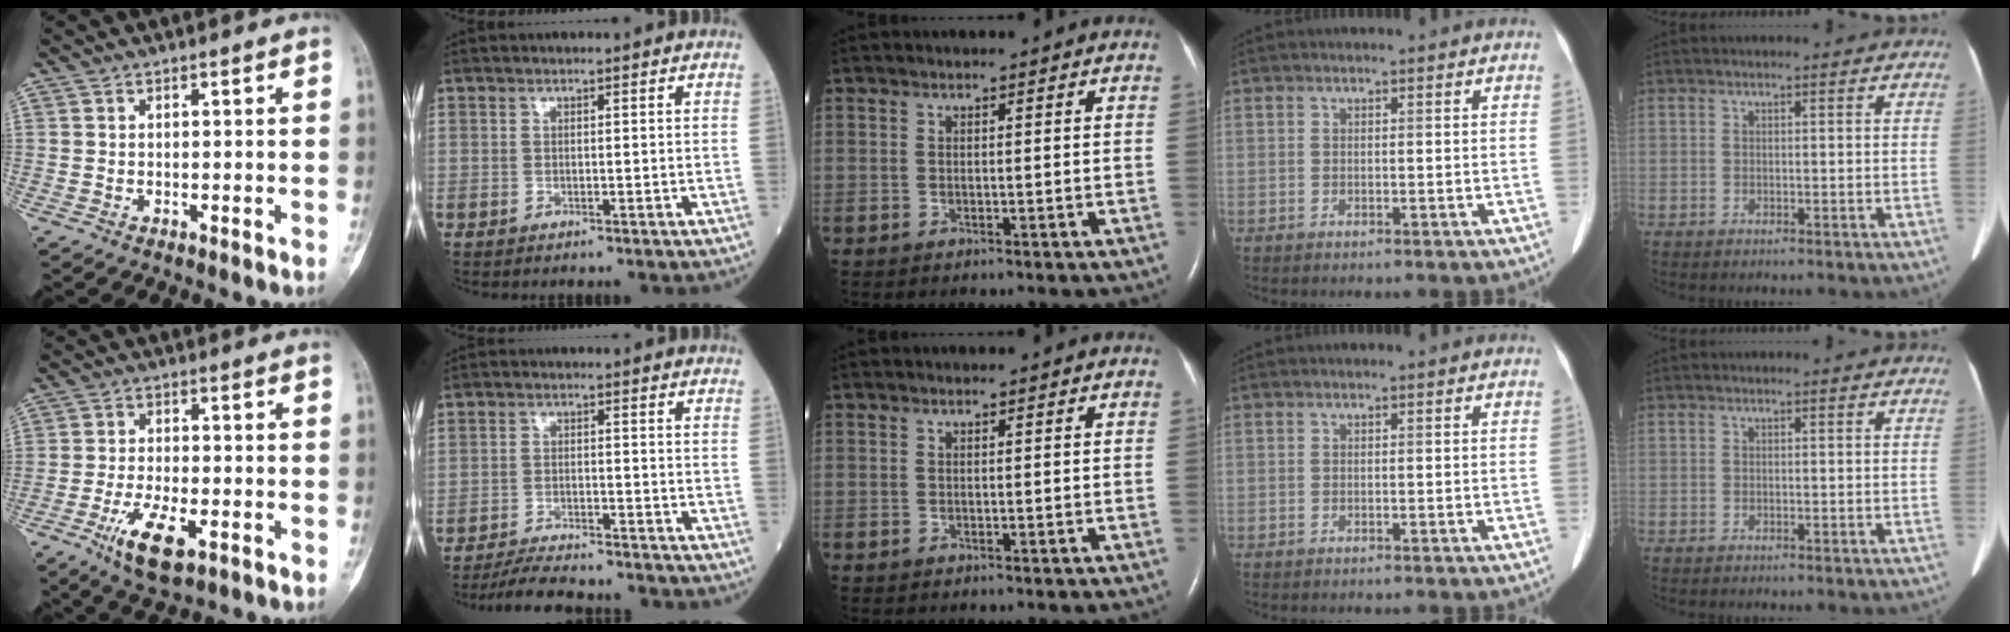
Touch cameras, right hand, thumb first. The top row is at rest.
{"thumb": {"total": 9.1, "force": [-4.2, 3.5, 7.2], "torque": [-0.137, 0.006, -0.069]}, "index": {"total": 9.2, "force": [-8.5, 0.9, 3.2], "torque": [-0.051, -0.010, -0.132]}}